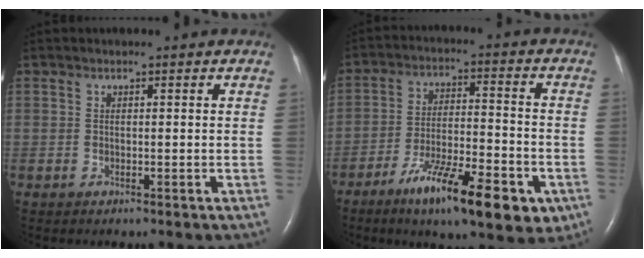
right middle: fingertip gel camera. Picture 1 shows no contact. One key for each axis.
{"total": 15.5, "fx": -8.5, "fy": 3.5, "fz": 12.6, "tx": -0.183, "ty": -0.009, "tz": -0.128}